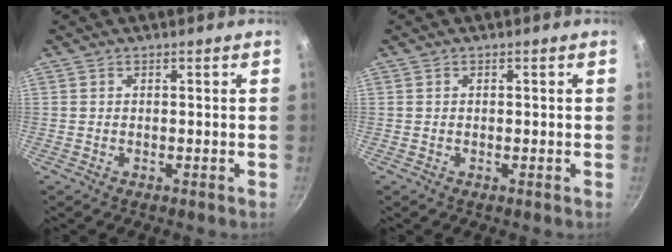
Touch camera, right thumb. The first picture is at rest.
{"total": 0.0}